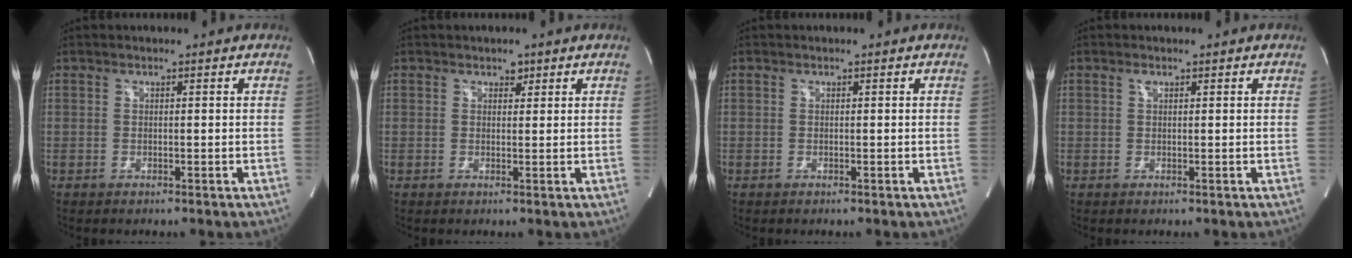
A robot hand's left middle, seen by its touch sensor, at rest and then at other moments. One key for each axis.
{"total": 1.2, "fx": 0.8, "fy": 0.8, "fz": 0.5, "tx": -0.006, "ty": 0.002, "tz": 0.012}
{"total": 0.0}
{"total": 0.6, "fx": 0.4, "fy": 0.2, "fz": 0.4, "tx": -0.012, "ty": 0.003, "tz": 0.007}